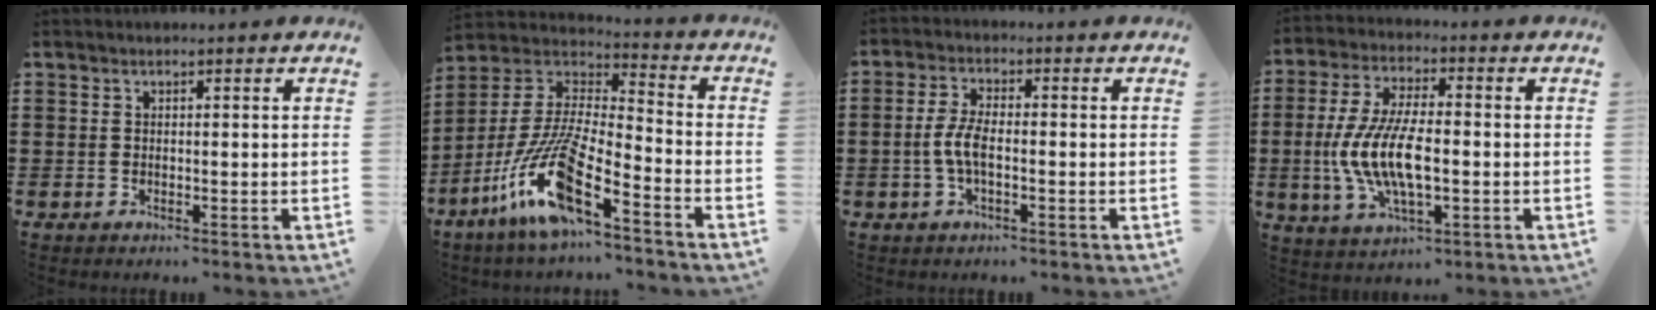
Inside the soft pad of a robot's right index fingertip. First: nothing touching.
{"total": 13.5, "force": [-8.8, 2.0, 10.0], "torque": [-0.229, -0.012, -0.174]}
{"total": 4.5, "force": [-0.9, 1.6, 4.1], "torque": [-0.101, -0.005, -0.026]}
{"total": 10.9, "force": [-1.8, 4.2, 9.9], "torque": [-0.224, -0.015, -0.038]}